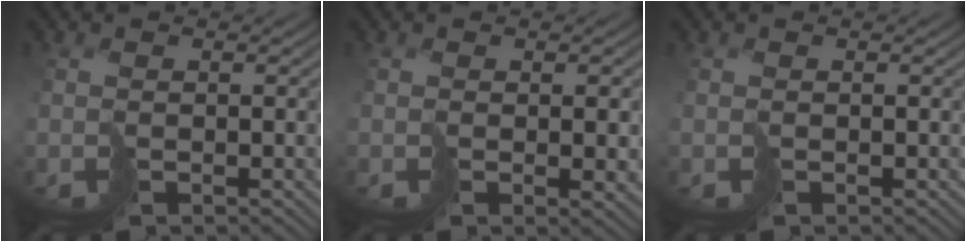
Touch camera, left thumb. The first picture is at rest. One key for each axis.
{"total": 2.3, "fx": -0.1, "fy": 1.1, "fz": 2.0, "tx": -0.035, "ty": -0.008, "tz": 0.000}
{"total": 0.0}